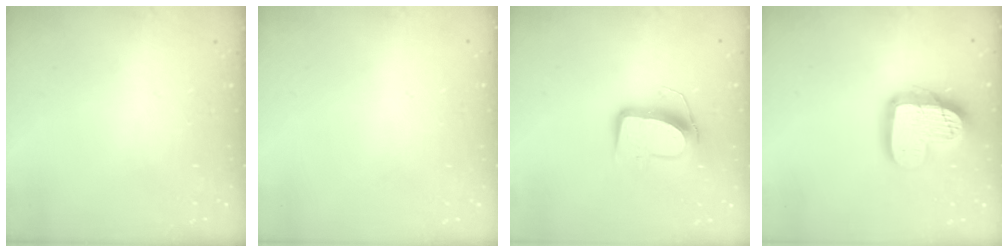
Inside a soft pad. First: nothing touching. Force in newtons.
{"total": 0.0}
{"total": 10.8, "press": 10.7, "slide": 0.7}
{"total": 16.5, "press": 16.4, "slide": 1.3}